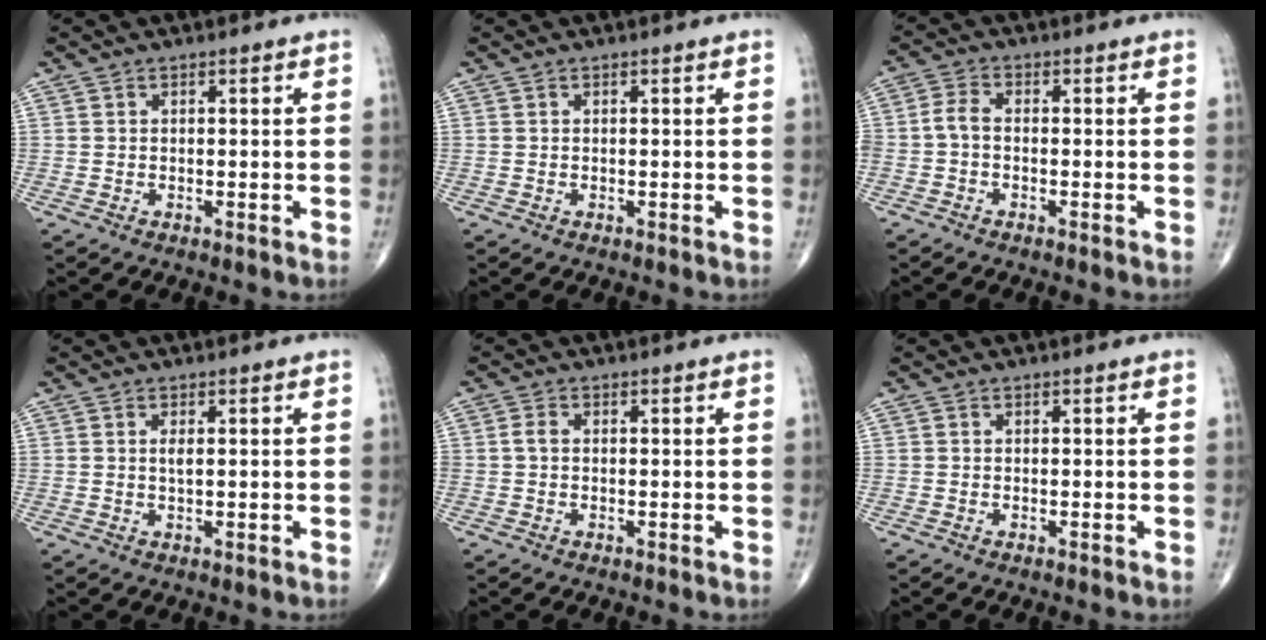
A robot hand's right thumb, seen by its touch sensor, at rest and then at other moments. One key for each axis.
{"total": 0.0}
{"total": 3.3, "fx": -0.9, "fy": 1.7, "fz": 2.6, "tx": -0.061, "ty": 0.010, "tz": -0.029}
{"total": 1.5, "fx": 0.3, "fy": 0.4, "fz": 1.4, "tx": -0.031, "ty": -0.002, "tz": 0.007}
{"total": 1.6, "fx": -0.1, "fy": 1.0, "fz": 1.3, "tx": -0.026, "ty": 0.001, "tz": -0.006}
{"total": 0.0}